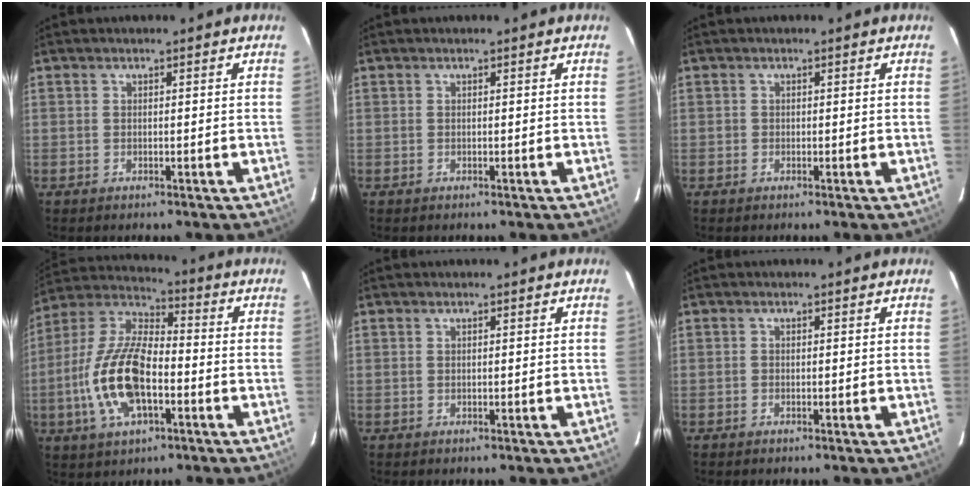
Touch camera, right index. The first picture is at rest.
{"total": 0.0}
{"total": 0.5, "force": [-0.2, 0.5, 0.0], "torque": [0.002, -0.001, -0.005]}
{"total": 16.6, "force": [-4.5, 7.4, 14.2], "torque": [-0.303, 0.000, -0.087]}
{"total": 0.0}
{"total": 0.0}